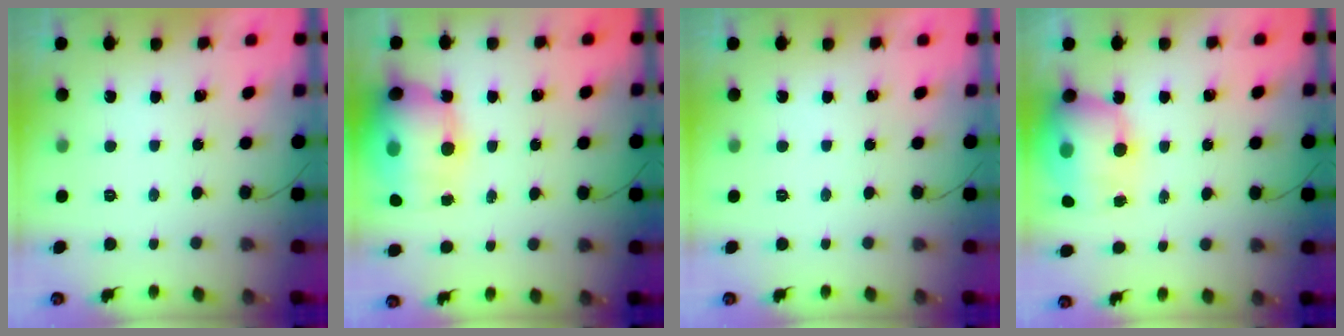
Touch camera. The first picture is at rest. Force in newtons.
{"total": 17.9, "press": 17.4, "slide": 4.2}
{"total": 0.0}
{"total": 14.6, "press": 14.3, "slide": 3.3}